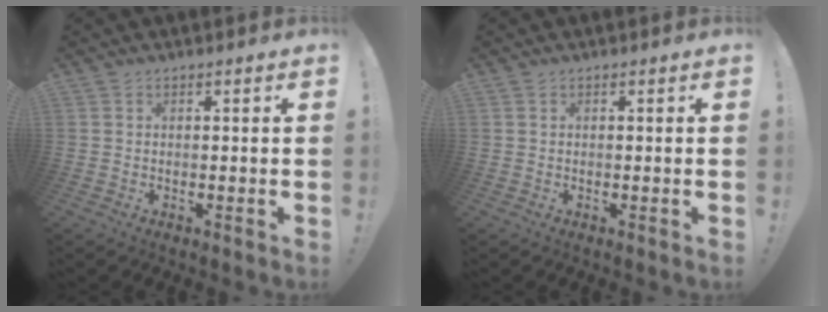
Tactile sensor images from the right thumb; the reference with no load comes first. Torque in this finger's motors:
{"motor_torque": [0.00, 0.04, 0.27, -0.19, -0.08]}